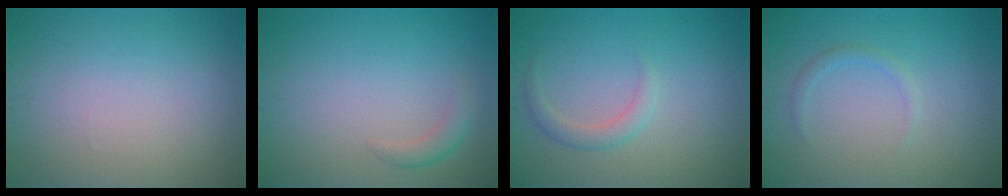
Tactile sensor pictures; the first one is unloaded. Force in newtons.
{"total": 1.4, "press": 1.4, "slide": 0.1}
{"total": 1.7, "press": 1.7, "slide": 0.1}
{"total": 1.0, "press": 1.0, "slide": 0.0}